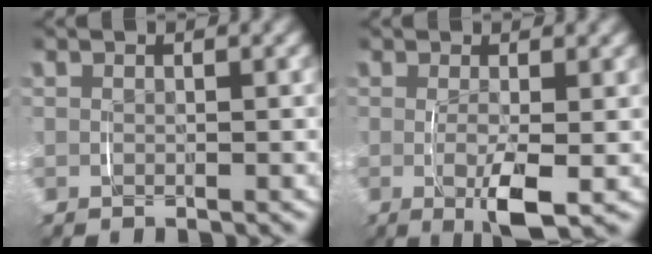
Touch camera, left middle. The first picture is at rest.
{"total": 4.1, "force": [-0.7, 0.9, 3.9], "torque": [-0.059, -0.011, -0.009]}